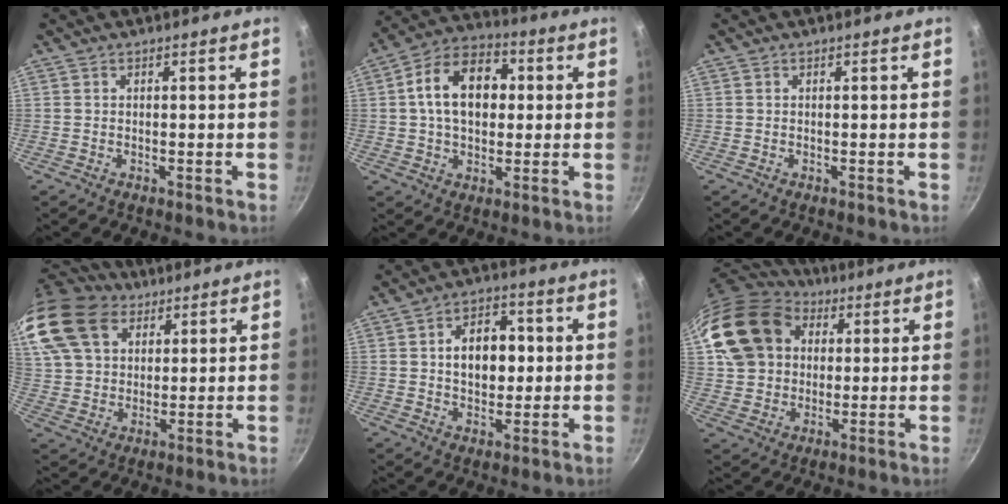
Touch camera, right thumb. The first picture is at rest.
{"total": 14.4, "force": [1.9, 9.8, 10.4], "torque": [-0.138, 0.024, 0.016]}
{"total": 0.0}
{"total": 19.0, "force": [11.1, 12.5, 9.1], "torque": [-0.179, -0.006, 0.211]}
{"total": 10.4, "force": [1.1, 7.1, 7.5], "torque": [-0.078, 0.011, 0.012]}
{"total": 18.8, "force": [5.5, 15.1, 9.8], "torque": [-0.174, 0.023, 0.100]}